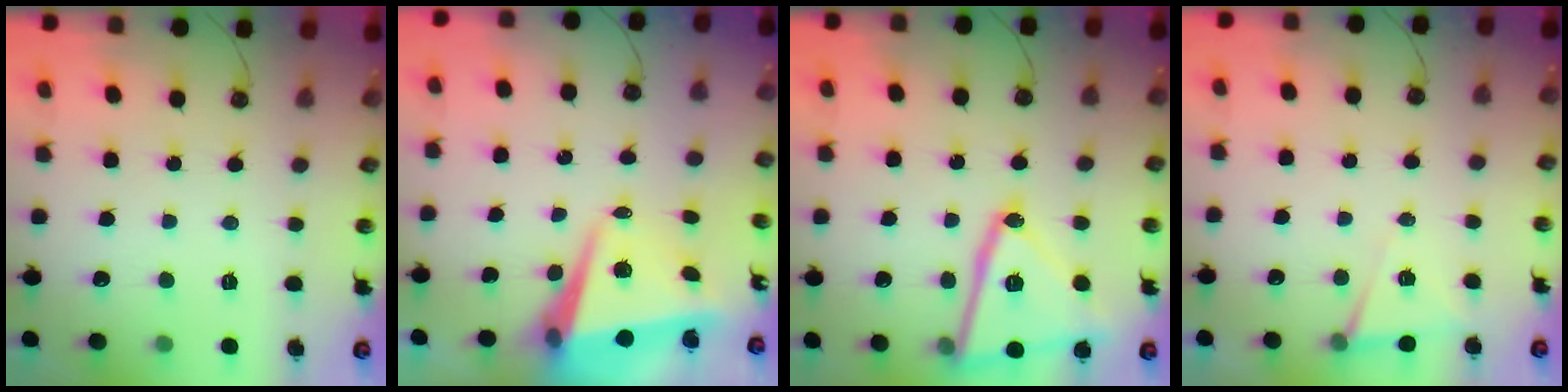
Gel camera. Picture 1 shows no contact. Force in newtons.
{"total": 8.3, "press": 8.1, "slide": 2.0}
{"total": 19.8, "press": 19.7, "slide": 2.3}
{"total": 5.7, "press": 3.5, "slide": 4.5}